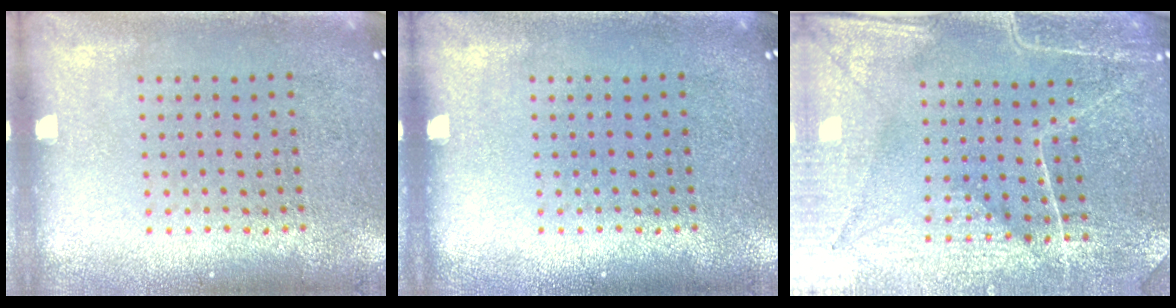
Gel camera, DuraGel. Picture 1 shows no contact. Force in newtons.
{"total": 0.0}
{"total": 4.5, "press": 4.1, "slide": 1.9}